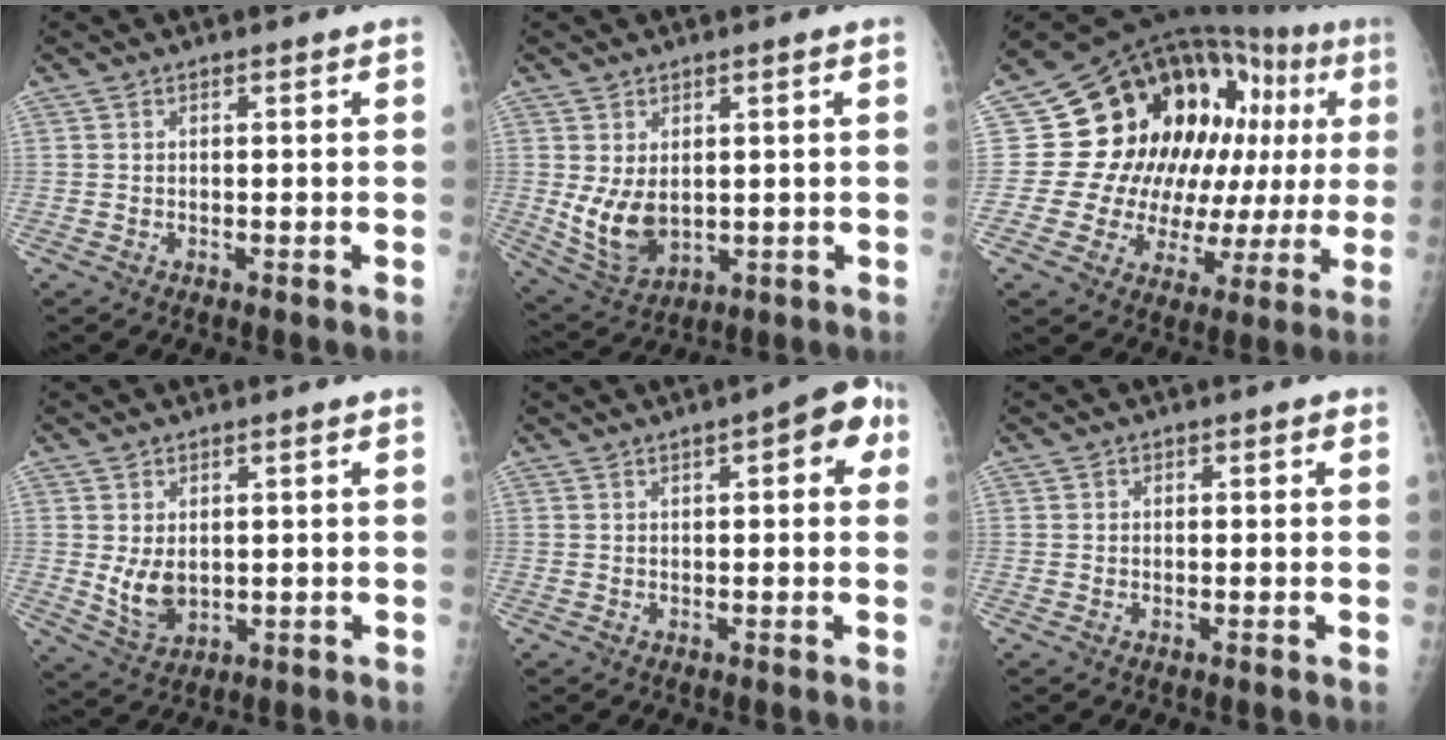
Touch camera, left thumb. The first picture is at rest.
{"total": 8.4, "force": [0.6, 5.5, 6.2], "torque": [-0.103, -0.018, 0.031]}
{"total": 24.6, "force": [4.5, 14.4, 19.4], "torque": [-0.224, 0.024, 0.071]}
{"total": 6.7, "force": [0.7, 4.4, 5.0], "torque": [-0.077, -0.017, 0.030]}
{"total": 7.0, "force": [2.5, 2.6, 6.0], "torque": [-0.052, 0.010, 0.022]}
{"total": 1.0, "force": [0.2, 0.9, 0.3], "torque": [0.007, 0.003, -0.001]}